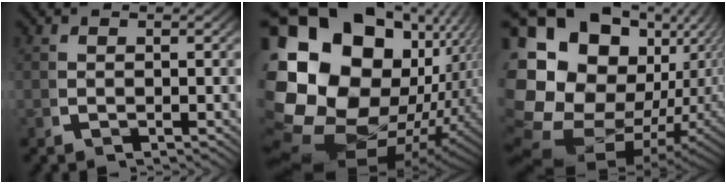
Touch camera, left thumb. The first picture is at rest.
{"total": 28.3, "force": [0.7, 20.6, 19.4], "torque": [-0.386, -0.058, 0.026]}
{"total": 23.1, "force": [0.1, 18.3, 14.0], "torque": [-0.342, -0.078, 0.016]}